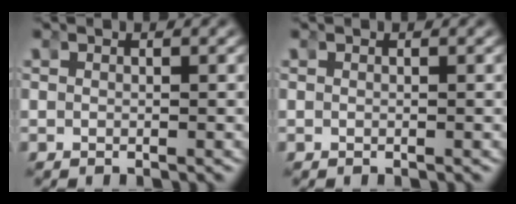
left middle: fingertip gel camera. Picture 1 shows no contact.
{"total": 0.0}